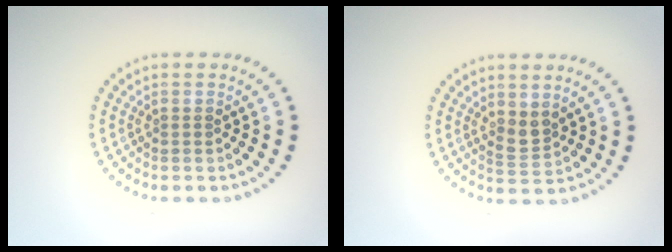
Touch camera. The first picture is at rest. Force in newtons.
{"total": 1.7, "press": 1.3, "slide": 1.0}